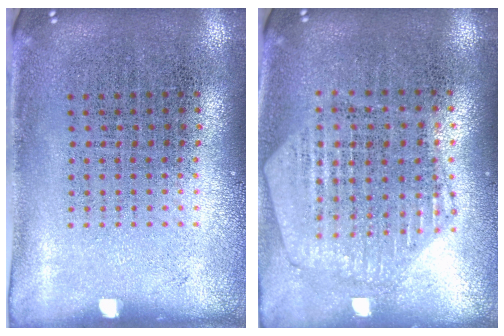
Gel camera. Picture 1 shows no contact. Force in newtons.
{"total": 1.1, "press": 1.1, "slide": 0.1}